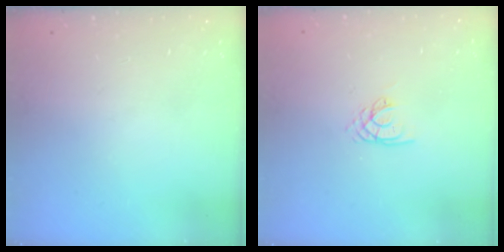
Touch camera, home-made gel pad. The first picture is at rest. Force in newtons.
{"total": 2.2, "press": 2.2, "slide": 0.2}